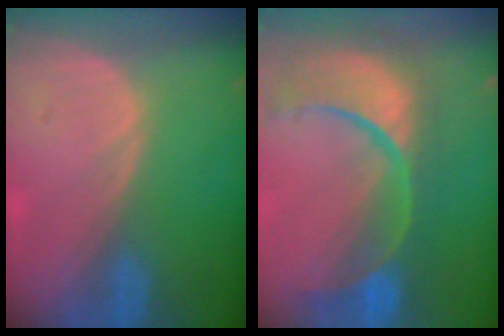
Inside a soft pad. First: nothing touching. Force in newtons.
{"total": 13.7, "press": 10.8, "slide": 8.4}